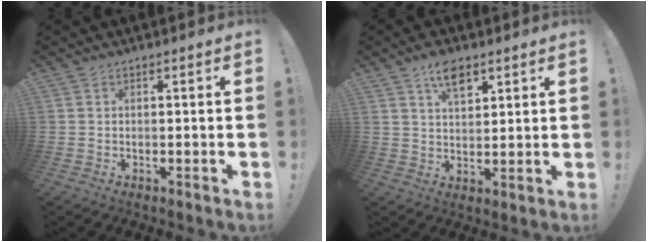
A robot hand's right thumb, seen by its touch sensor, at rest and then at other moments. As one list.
[{"total": 7.6, "force": [4.6, 3.7, 4.8], "torque": [-0.065, -0.020, 0.079]}]